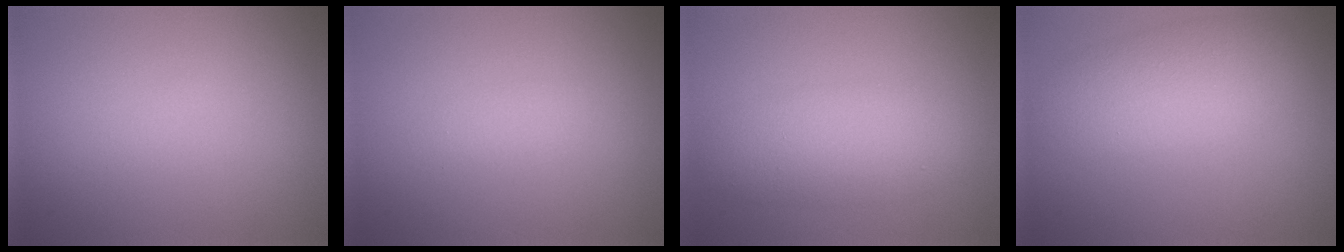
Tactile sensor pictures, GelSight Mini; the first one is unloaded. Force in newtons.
{"total": 0.9, "press": 0.9, "slide": 0.0}
{"total": 4.2, "press": 4.2, "slide": 0.1}
{"total": 4.6, "press": 4.6, "slide": 0.2}